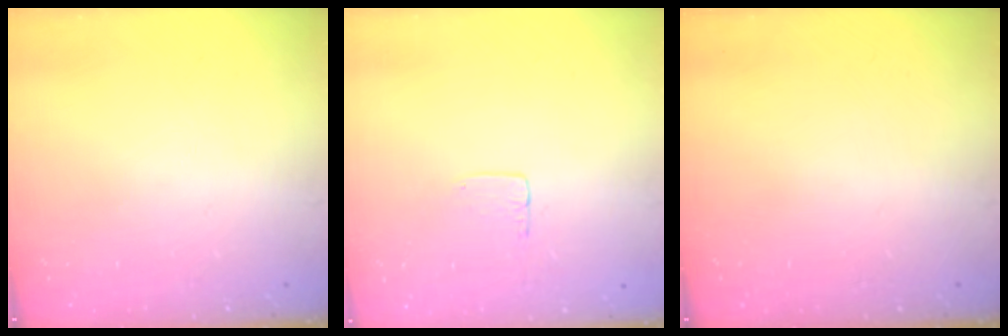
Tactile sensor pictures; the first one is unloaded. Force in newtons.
{"total": 3.9, "press": 3.9, "slide": 0.3}
{"total": 0.0}